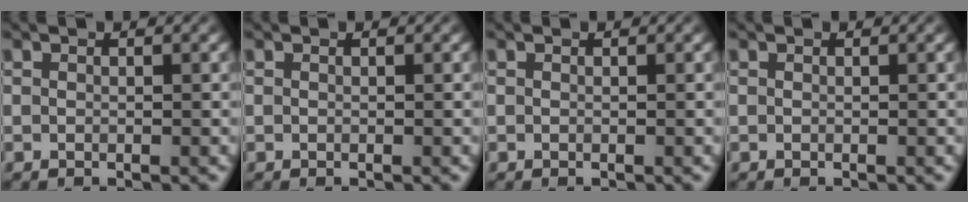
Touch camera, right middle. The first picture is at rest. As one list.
[{"total": 0.0}, {"total": 0.0}, {"total": 0.0}]